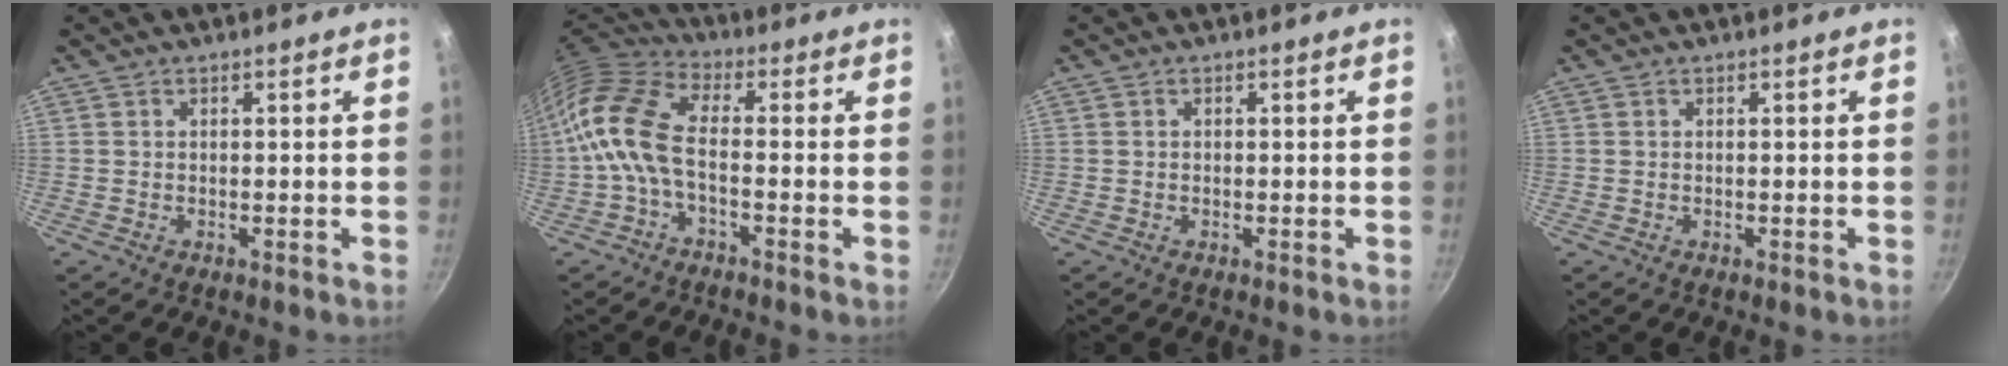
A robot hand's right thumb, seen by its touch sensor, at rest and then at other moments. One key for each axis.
{"total": 10.8, "fx": -2.2, "fy": 5.3, "fz": 9.2, "tx": -0.193, "ty": 0.033, "tz": -0.065}
{"total": 0.0}
{"total": 0.0}